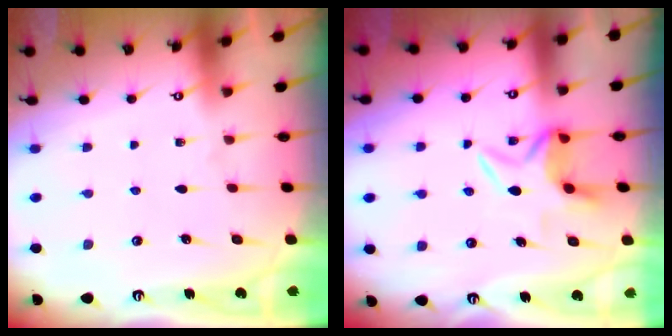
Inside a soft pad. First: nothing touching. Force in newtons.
{"total": 5.3, "press": 5.1, "slide": 1.3}